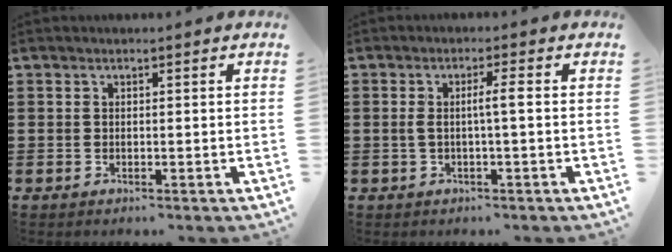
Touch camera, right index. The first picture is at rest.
{"total": 3.0, "force": [-0.2, 0.0, 3.0], "torque": [-0.056, -0.001, -0.007]}